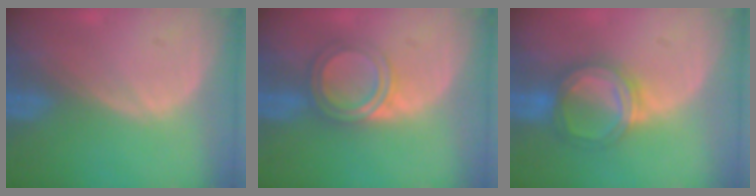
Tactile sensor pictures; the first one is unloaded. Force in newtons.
{"total": 4.6, "press": 4.6, "slide": 0.7}
{"total": 6.2, "press": 5.7, "slide": 2.6}